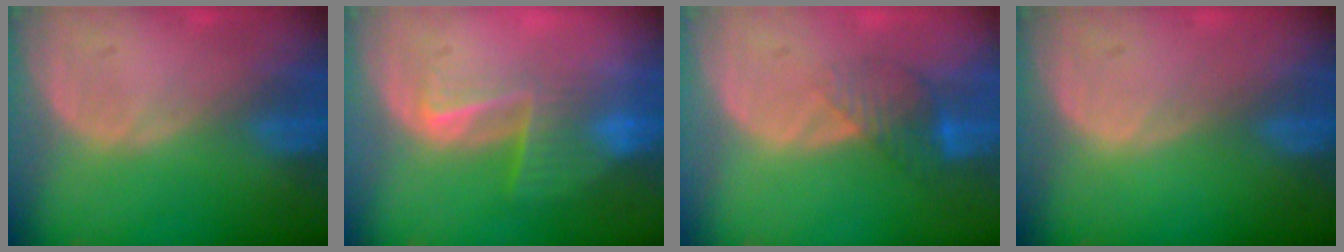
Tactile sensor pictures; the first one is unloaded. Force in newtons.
{"total": 6.6, "press": 5.5, "slide": 3.5}
{"total": 4.4, "press": 3.7, "slide": 2.3}
{"total": 0.0}